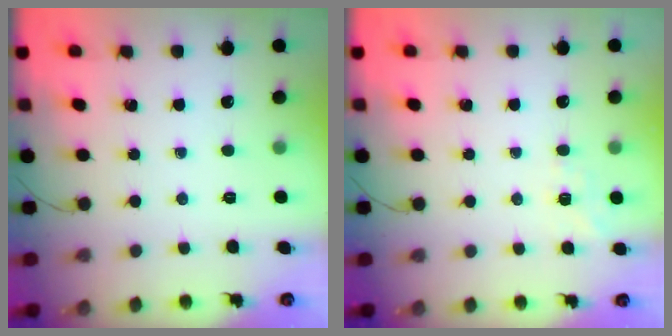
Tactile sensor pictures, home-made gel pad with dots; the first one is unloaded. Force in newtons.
{"total": 6.6, "press": 6.4, "slide": 1.7}